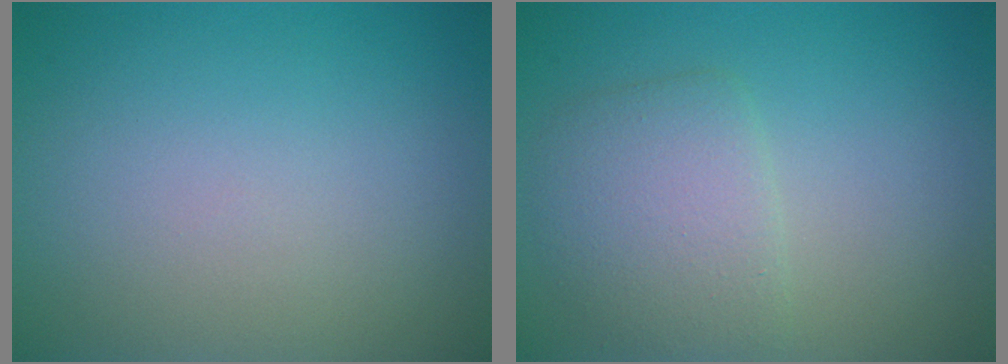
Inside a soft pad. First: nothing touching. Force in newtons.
{"total": 3.7, "press": 3.6, "slide": 0.1}